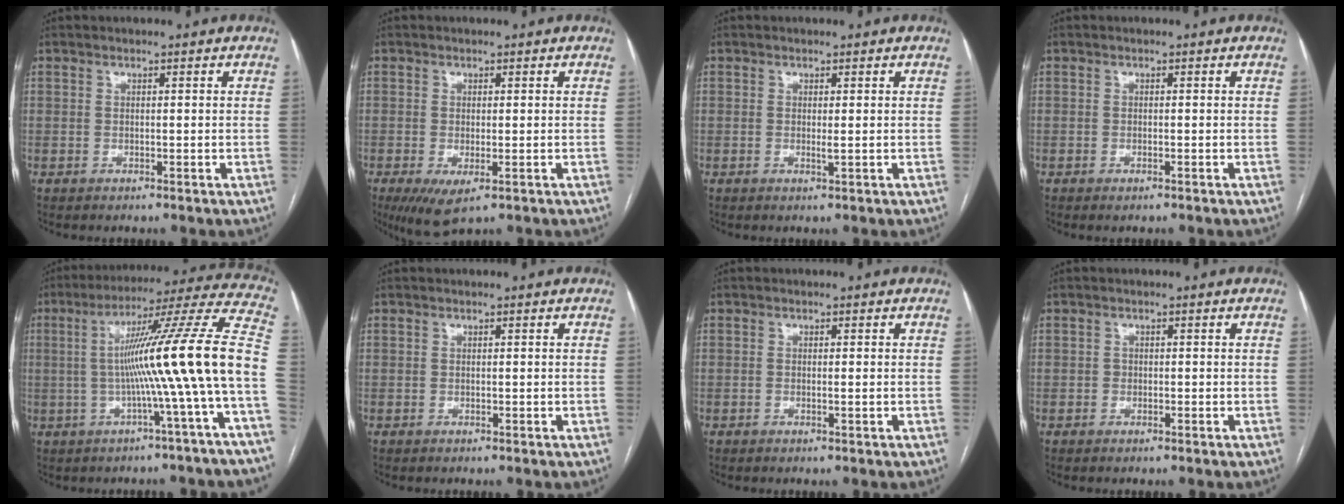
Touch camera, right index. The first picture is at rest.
{"total": 5.1, "force": [-2.3, 1.6, 4.3], "torque": [-0.070, -0.015, -0.029]}
{"total": 0.7, "force": [0.1, 0.0, 0.7], "torque": [-0.017, -0.005, 0.002]}
{"total": 0.8, "force": [-0.6, 0.1, 0.6], "torque": [-0.011, -0.002, -0.006]}
{"total": 17.7, "force": [-2.1, -2.3, 17.5], "torque": [-0.253, 0.024, -0.041]}
{"total": 0.0}
{"total": 0.6, "force": [-0.1, 0.1, 0.6], "torque": [-0.013, -0.002, -0.001]}
{"total": 0.7, "force": [-0.2, 0.6, 0.2], "torque": [0.001, 0.003, -0.004]}